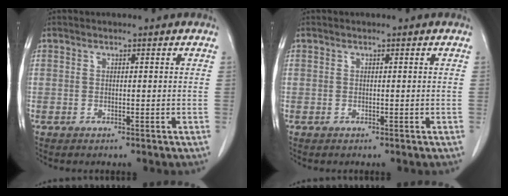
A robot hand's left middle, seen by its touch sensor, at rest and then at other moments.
{"total": 0.0}